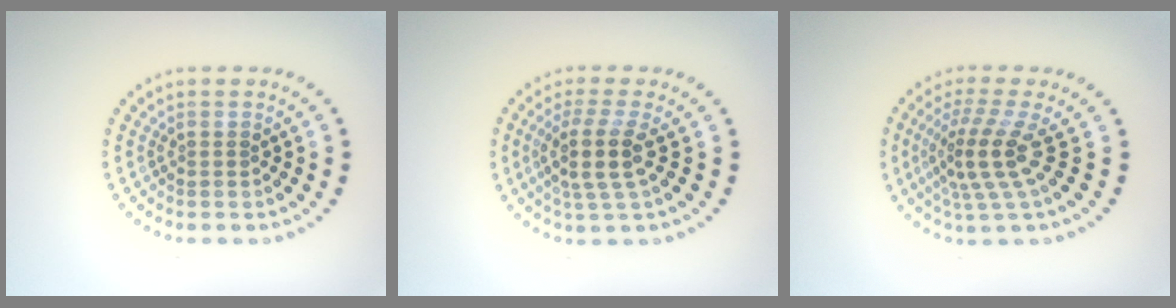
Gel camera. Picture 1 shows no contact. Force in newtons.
{"total": 3.7, "press": 2.9, "slide": 2.3}
{"total": 4.0, "press": 2.8, "slide": 2.9}